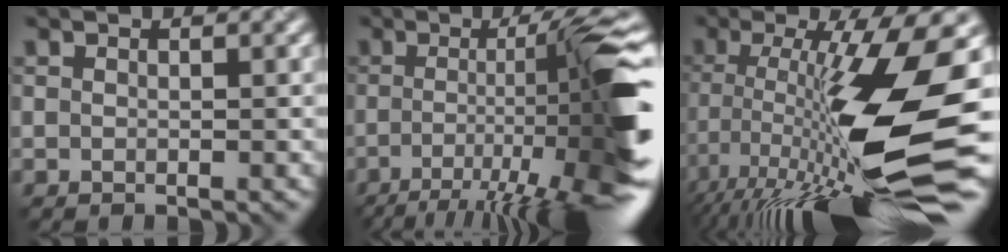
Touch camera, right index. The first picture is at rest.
{"total": 14.1, "force": [-3.7, 2.8, 13.4], "torque": [-0.186, -0.003, -0.060]}
{"total": 16.9, "force": [-4.0, 4.2, 15.9], "torque": [-0.275, -0.001, -0.069]}